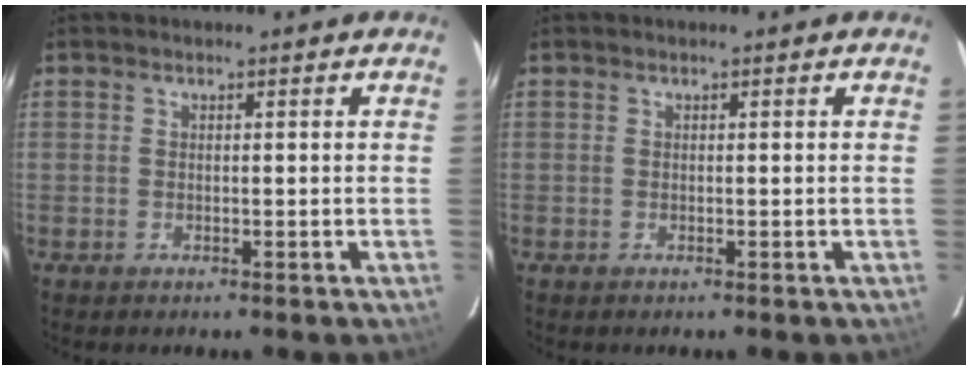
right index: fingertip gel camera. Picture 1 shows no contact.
{"total": 0.0}